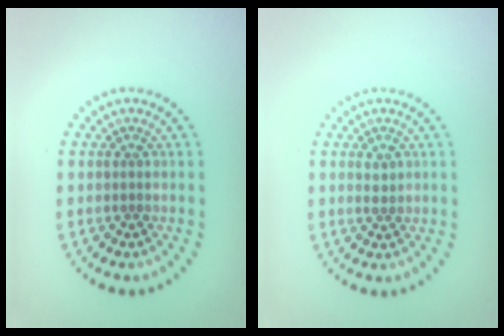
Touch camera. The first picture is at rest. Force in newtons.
{"total": 1.1, "press": 1.0, "slide": 0.3}